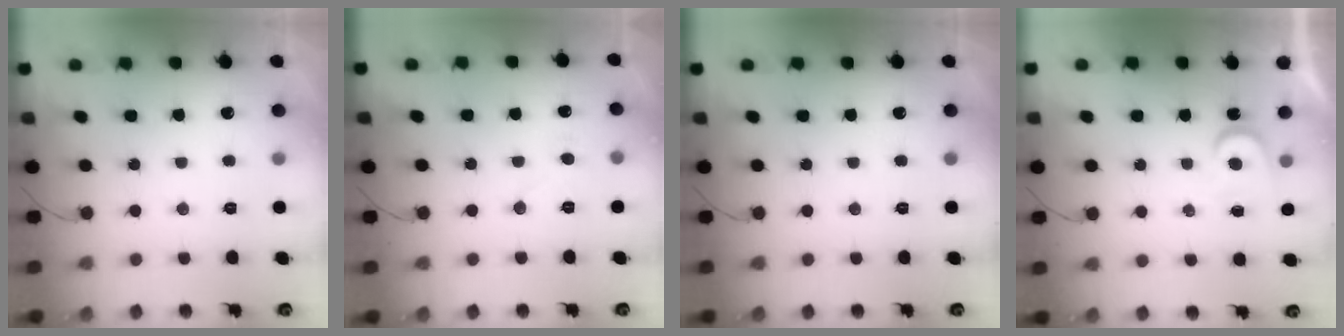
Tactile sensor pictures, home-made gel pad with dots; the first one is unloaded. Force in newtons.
{"total": 6.2, "press": 6.1, "slide": 0.4}
{"total": 0.0}
{"total": 3.8, "press": 3.8, "slide": 0.5}